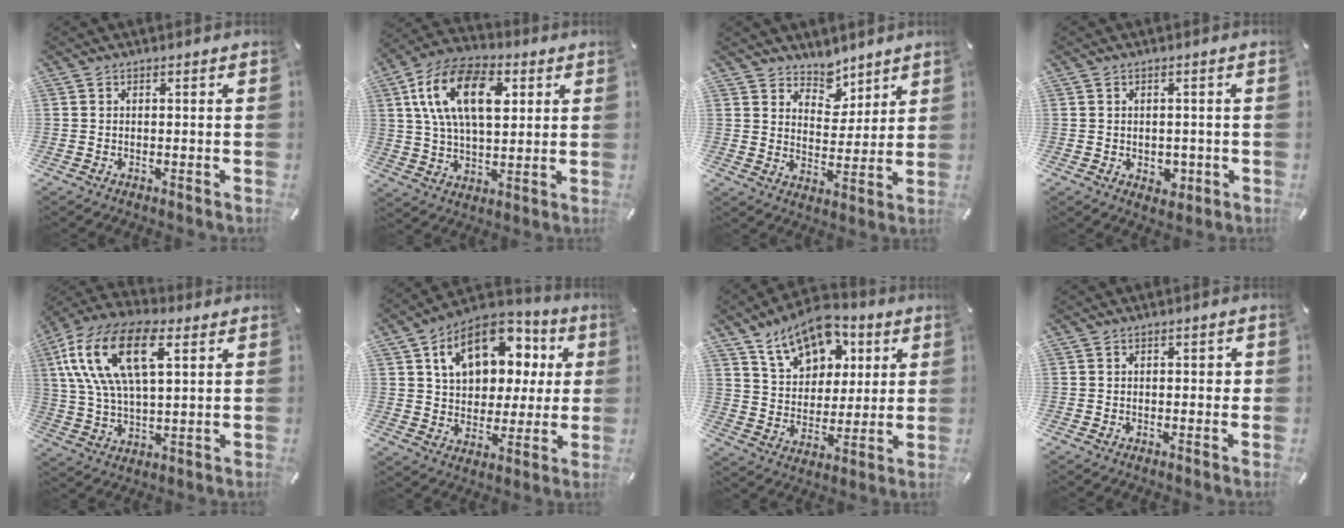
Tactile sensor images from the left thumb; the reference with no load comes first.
{"total": 17.4, "force": [5.3, 10.2, 13.0], "torque": [-0.264, 0.007, 0.088]}
{"total": 6.9, "force": [5.5, 4.3, 0.1], "torque": [-0.010, -0.046, 0.102]}
{"total": 3.3, "force": [-1.0, 2.4, 2.0], "torque": [-0.024, 0.001, -0.016]}
{"total": 18.2, "force": [7.7, 8.7, 14.0], "torque": [-0.318, -0.007, 0.130]}
{"total": 16.9, "force": [7.4, 11.8, 9.6], "torque": [-0.156, -0.024, 0.134]}
{"total": 13.8, "force": [8.7, 8.9, 6.0], "torque": [-0.100, -0.046, 0.161]}
{"total": 1.4, "force": [0.0, 0.8, 1.2], "torque": [-0.013, 0.002, -0.004]}